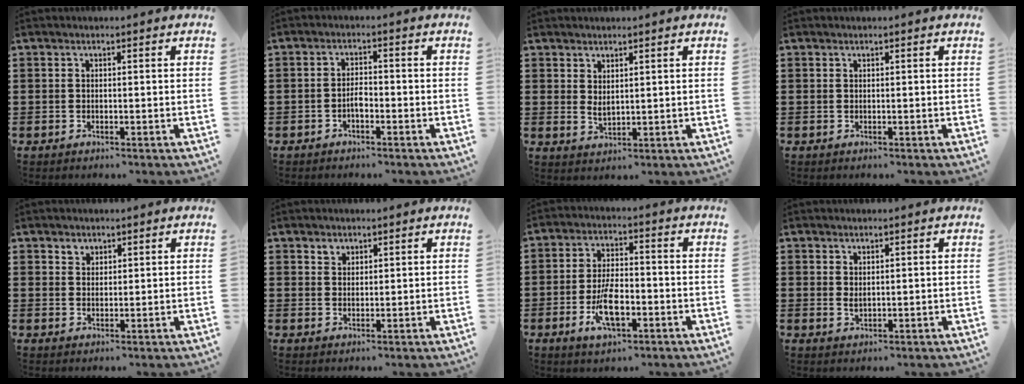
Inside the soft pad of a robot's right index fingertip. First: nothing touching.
{"total": 2.2, "force": [-1.0, 0.9, 1.8], "torque": [-0.036, 0.004, -0.019]}
{"total": 1.7, "force": [1.2, 0.7, 1.0], "torque": [-0.019, 0.000, 0.022]}
{"total": 0.0}
{"total": 1.8, "force": [1.4, 1.1, 0.0], "torque": [-0.005, 0.004, 0.027]}
{"total": 1.7, "force": [1.3, 1.0, 0.1], "torque": [-0.006, 0.003, 0.025]}
{"total": 7.6, "force": [-2.6, 3.2, 6.4], "torque": [-0.138, -0.005, -0.050]}
{"total": 1.2, "force": [0.8, 0.5, 0.7], "torque": [-0.016, 0.002, 0.013]}